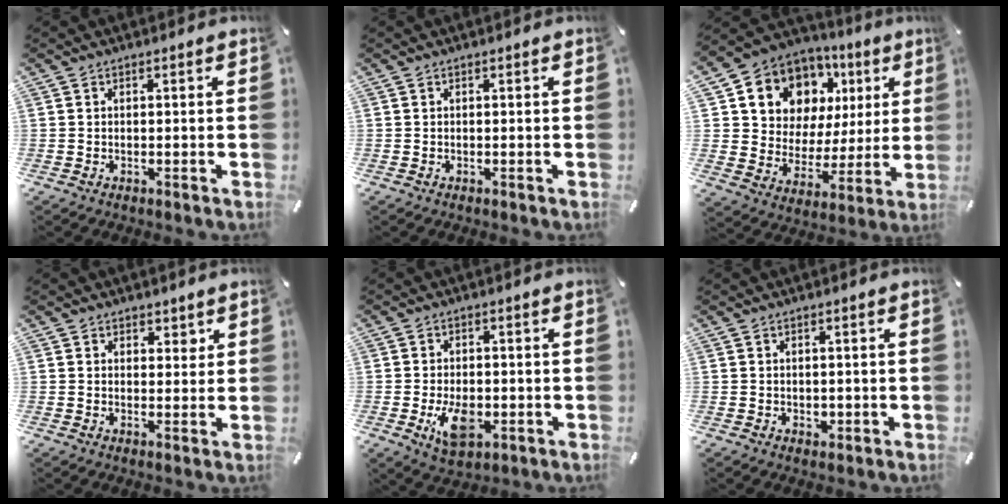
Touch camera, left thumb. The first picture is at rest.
{"total": 0.0}
{"total": 11.1, "force": [6.5, 8.6, 2.6], "torque": [-0.055, -0.064, 0.124]}
{"total": 2.7, "force": [1.6, 2.2, 0.4], "torque": [0.010, -0.007, 0.023]}
{"total": 8.3, "force": [-1.9, 5.2, 6.2], "torque": [-0.116, -0.002, -0.035]}
{"total": 1.3, "force": [0.0, 1.2, 0.5], "torque": [-0.010, 0.004, -0.002]}